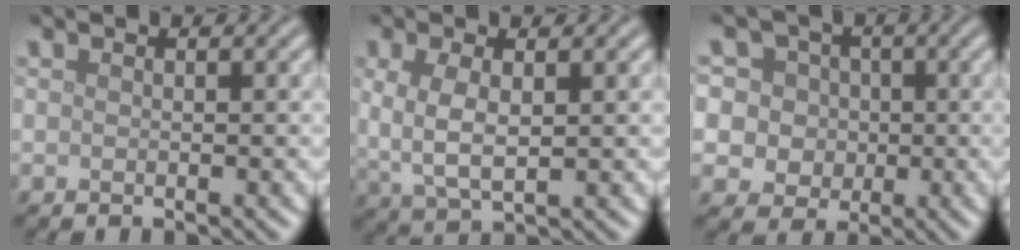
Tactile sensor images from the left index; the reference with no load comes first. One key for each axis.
{"total": 3.7, "fx": 0.4, "fy": 1.7, "fz": 3.2, "tx": -0.074, "ty": -0.001, "tz": 0.011}
{"total": 8.0, "fx": 2.3, "fy": 6.9, "fz": 3.2, "tx": -0.047, "ty": 0.025, "tz": 0.012}